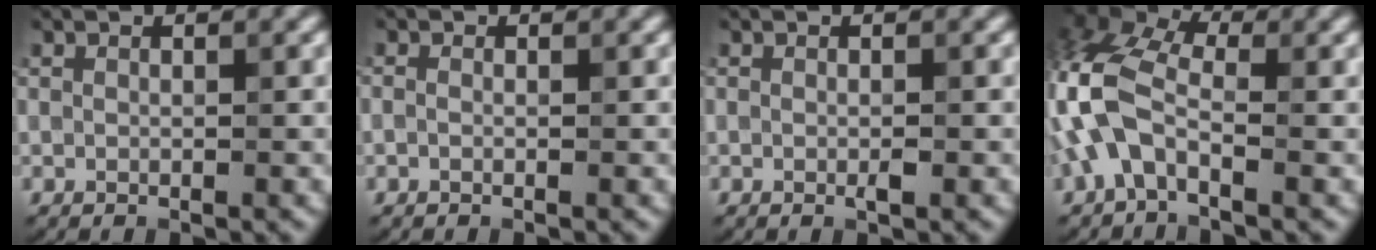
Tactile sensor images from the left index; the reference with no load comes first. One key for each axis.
{"total": 0.8, "fx": -0.2, "fy": 0.5, "fz": 0.5, "tx": -0.015, "ty": -0.003, "tz": -0.010}
{"total": 0.9, "fx": -0.3, "fy": 0.4, "fz": 0.8, "tx": -0.015, "ty": -0.002, "tz": -0.006}
{"total": 7.2, "fx": -1.1, "fy": 3.9, "fz": 5.9, "tx": -0.142, "ty": 0.020, "tz": -0.045}